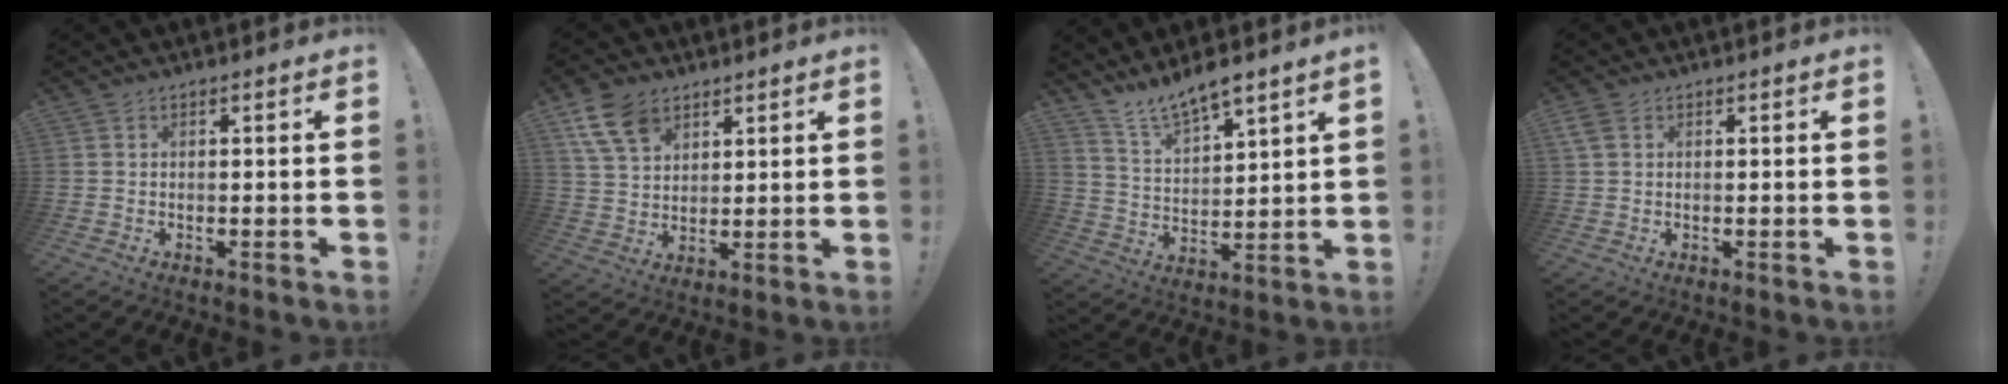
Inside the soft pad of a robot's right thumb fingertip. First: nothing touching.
{"total": 10.6, "force": [6.0, 6.7, 5.6], "torque": [-0.110, -0.014, 0.121]}
{"total": 8.4, "force": [7.9, 0.9, 2.6], "torque": [-0.064, -0.063, 0.146]}
{"total": 2.6, "force": [1.2, 1.6, 1.6], "torque": [-0.037, 0.006, 0.025]}